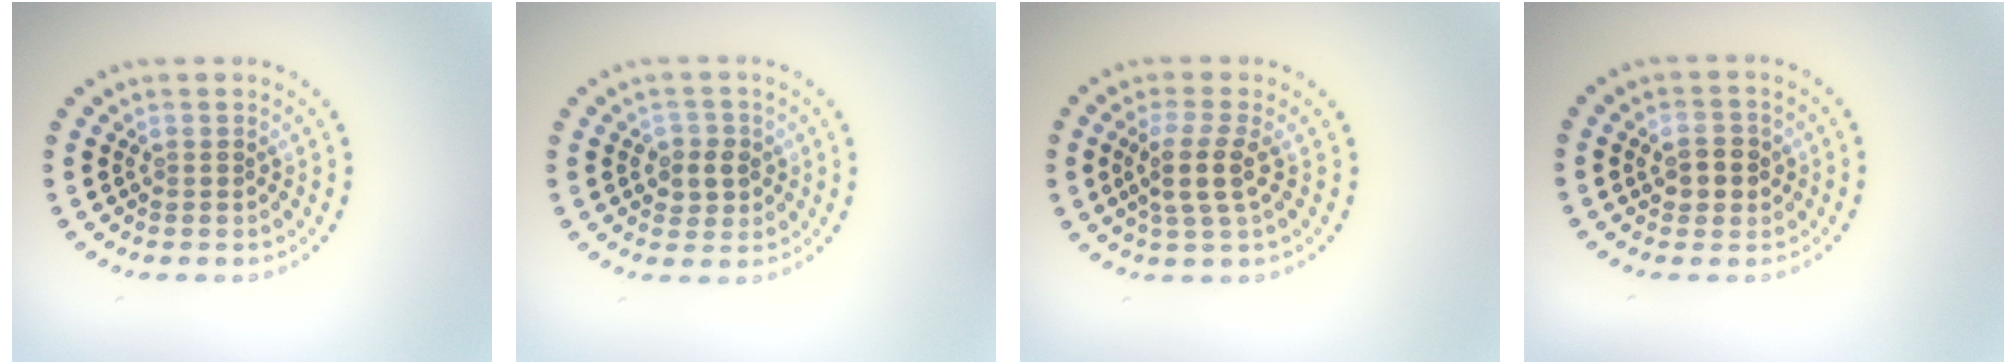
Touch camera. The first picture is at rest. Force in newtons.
{"total": 2.3, "press": 2.2, "slide": 0.7}
{"total": 2.9, "press": 2.3, "slide": 1.7}
{"total": 2.6, "press": 2.6, "slide": 0.4}